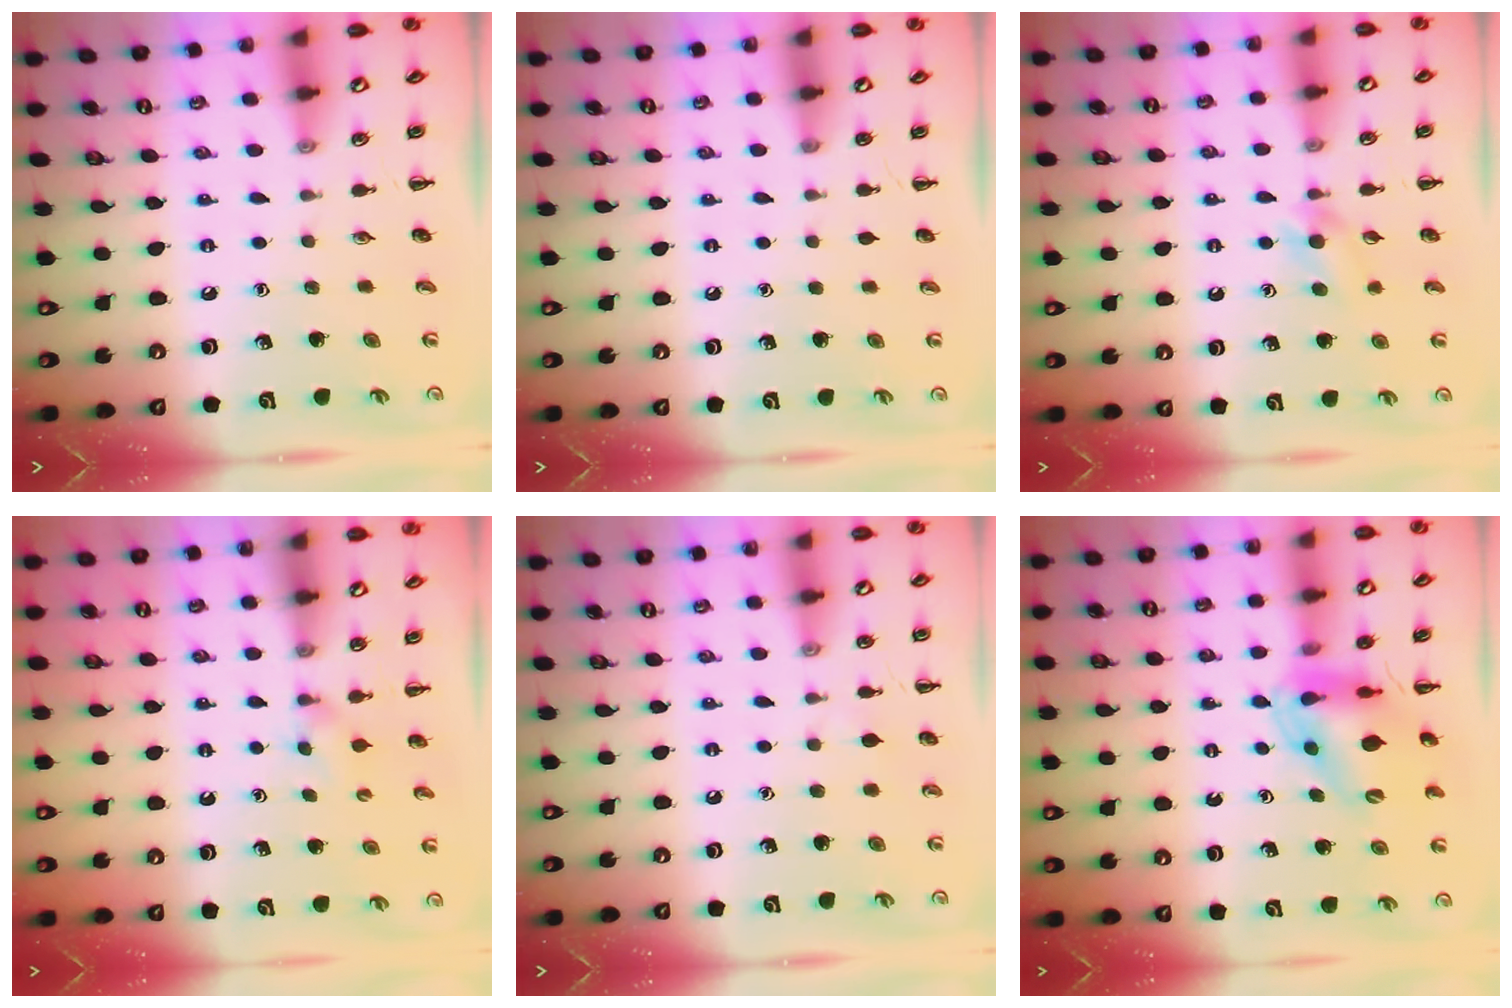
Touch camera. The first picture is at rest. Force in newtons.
{"total": 0.0}
{"total": 5.5, "press": 5.0, "slide": 2.2}
{"total": 2.4, "press": 2.1, "slide": 1.0}
{"total": 2.7, "press": 2.5, "slide": 1.1}
{"total": 11.7, "press": 11.2, "slide": 3.4}